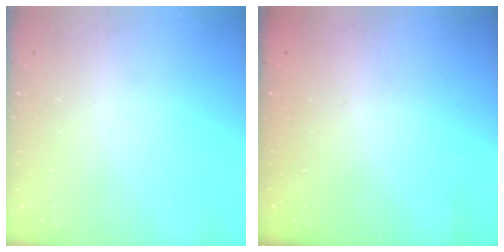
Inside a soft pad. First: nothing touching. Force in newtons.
{"total": 2.6, "press": 2.5, "slide": 0.9}